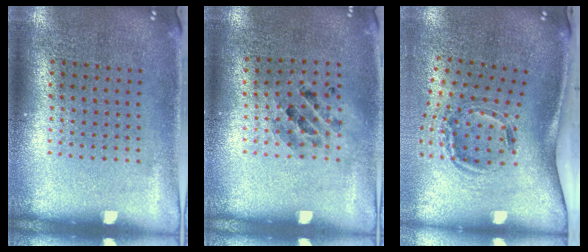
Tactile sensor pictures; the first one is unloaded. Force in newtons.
{"total": 0.8, "press": 0.8, "slide": 0.0}
{"total": 2.0, "press": 1.3, "slide": 1.5}